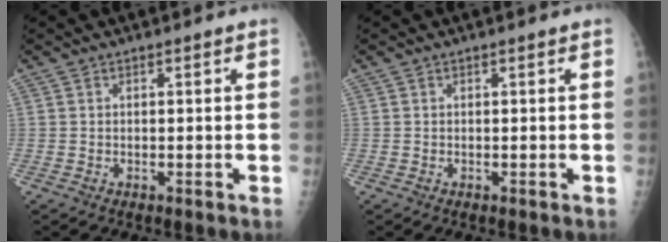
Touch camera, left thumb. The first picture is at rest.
{"total": 0.0}